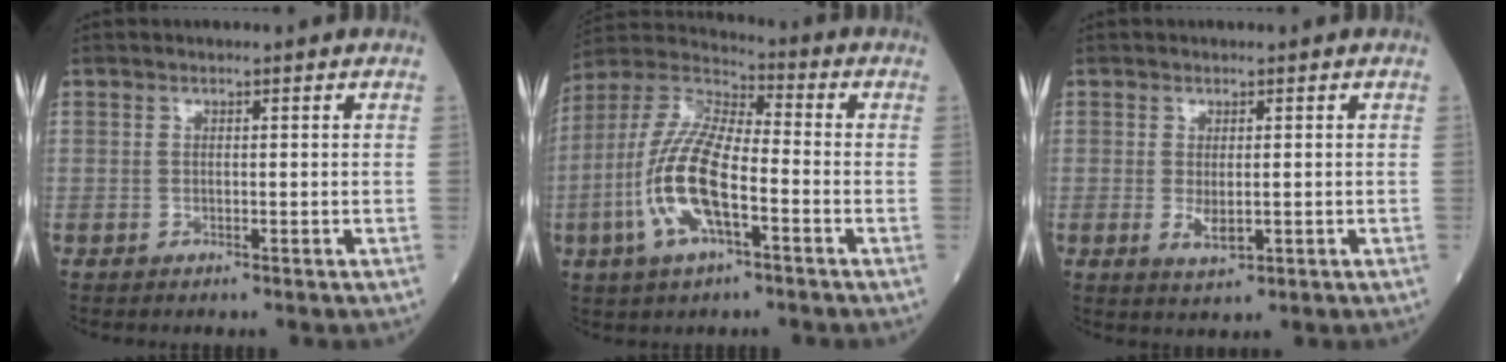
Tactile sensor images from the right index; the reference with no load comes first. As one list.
[{"total": 13.9, "force": [-4.0, 4.2, 12.6], "torque": [-0.274, 0.002, -0.079]}, {"total": 2.6, "force": [-0.3, 1.1, 2.3], "torque": [-0.042, -0.008, 0.000]}]